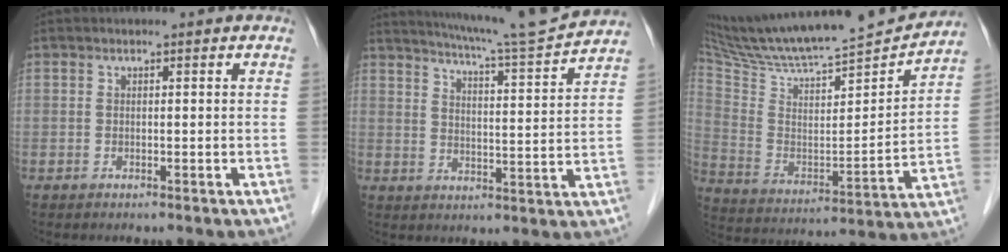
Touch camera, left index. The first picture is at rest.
{"total": 13.2, "force": [12.3, -1.9, 4.2], "torque": [-0.080, -0.028, 0.174]}
{"total": 23.4, "force": [22.0, 1.5, 8.0], "torque": [-0.147, -0.031, 0.350]}